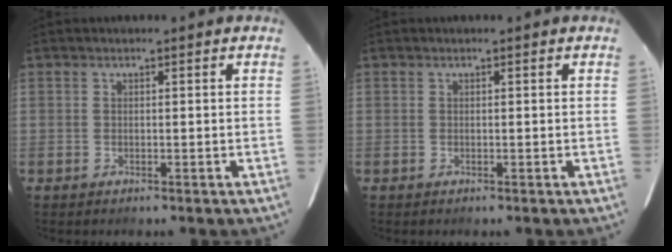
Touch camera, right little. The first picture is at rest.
{"total": 0.0}